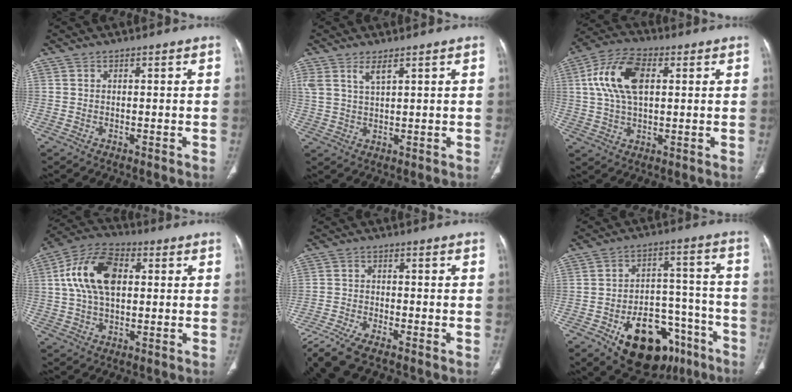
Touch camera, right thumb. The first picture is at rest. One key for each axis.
{"total": 3.8, "fx": 2.4, "fy": 1.1, "fz": 2.7, "tx": -0.060, "ty": -0.009, "tz": 0.056}
{"total": 12.5, "fx": 2.8, "fy": 6.8, "fz": 10.1, "tx": -0.204, "ty": 0.016, "tz": 0.050}
{"total": 14.1, "fx": 2.5, "fy": 8.3, "fz": 11.1, "tx": -0.206, "ty": 0.020, "tz": 0.039}
{"total": 8.1, "fx": -6.5, "fy": 1.0, "fz": 4.6, "tx": -0.113, "ty": 0.005, "tz": -0.123}
{"total": 21.7, "fx": -11.6, "fy": 12.6, "fz": 13.3, "tx": -0.151, "ty": 0.080, "tz": -0.161}